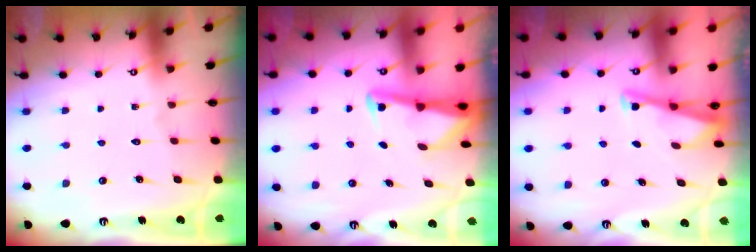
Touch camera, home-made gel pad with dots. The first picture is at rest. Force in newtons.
{"total": 3.2, "press": 3.2, "slide": 0.3}
{"total": 3.4, "press": 3.4, "slide": 0.3}